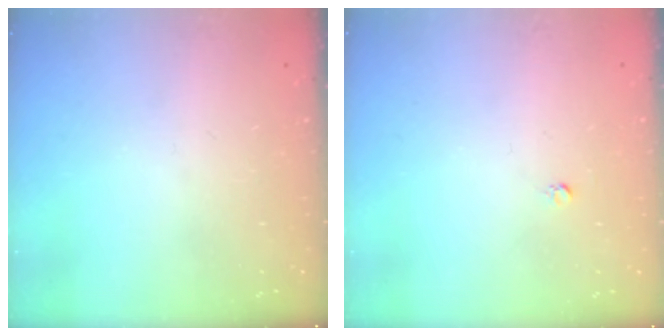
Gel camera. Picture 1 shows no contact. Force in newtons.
{"total": 2.5, "press": 2.5, "slide": 0.2}